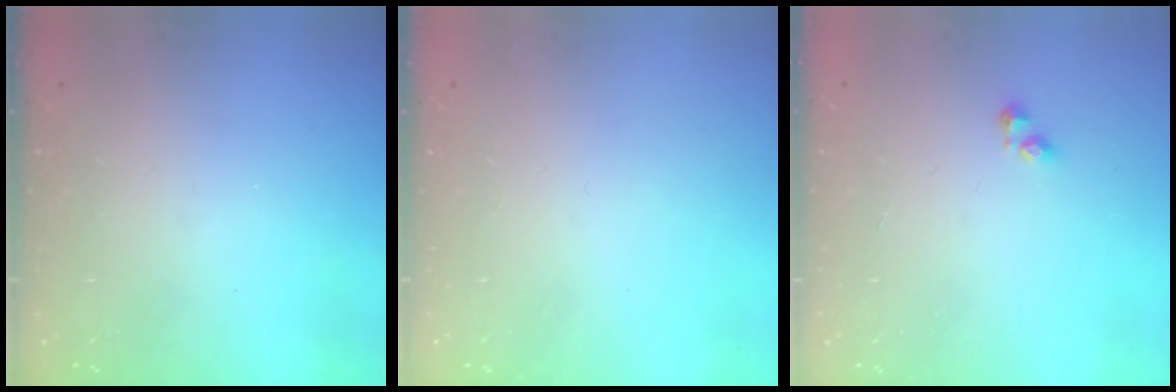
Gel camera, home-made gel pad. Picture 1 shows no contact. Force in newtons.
{"total": 0.0}
{"total": 2.0, "press": 2.0, "slide": 0.5}